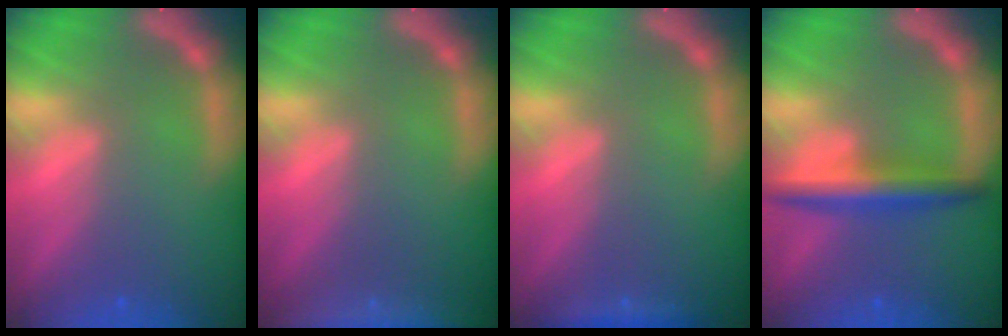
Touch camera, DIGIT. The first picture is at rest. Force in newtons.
{"total": 8.5}
{"total": 1.4}
{"total": 4.5}